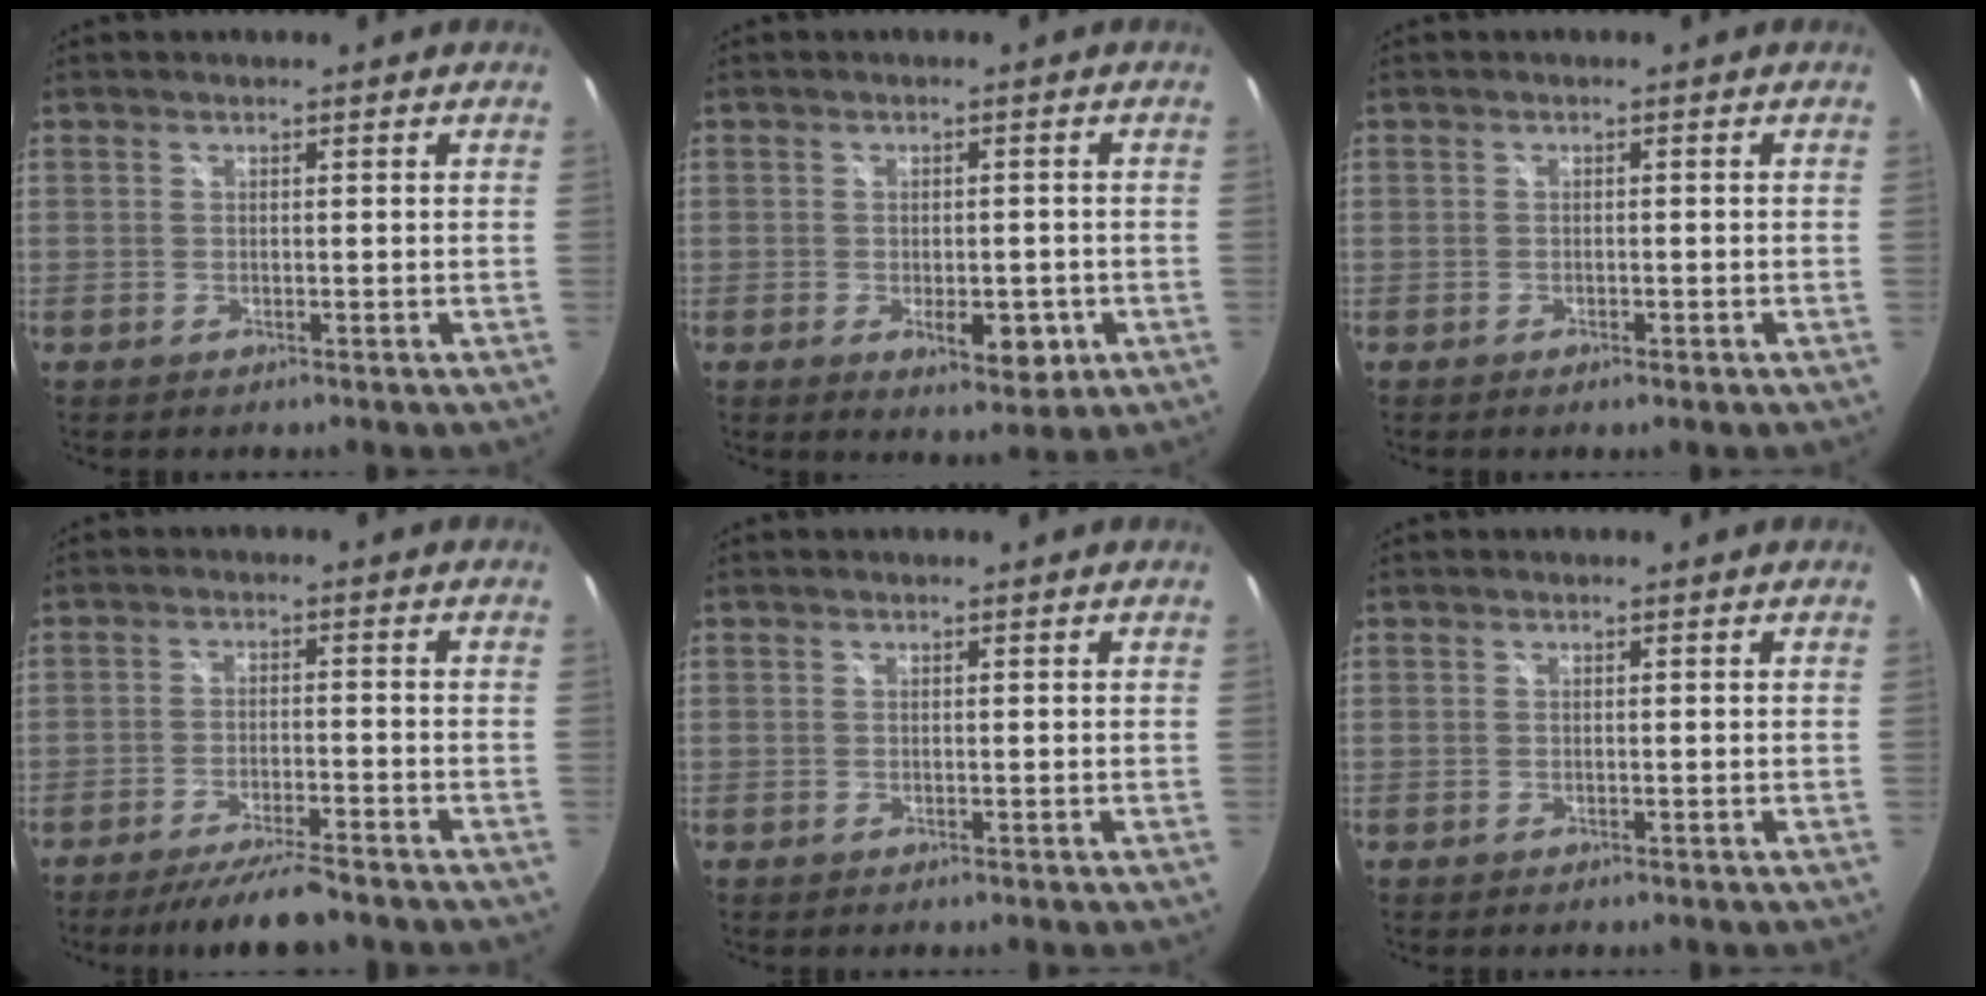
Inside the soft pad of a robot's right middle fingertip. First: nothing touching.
{"total": 6.0, "force": [-2.0, 3.2, 4.7], "torque": [-0.072, -0.009, -0.019]}
{"total": 1.2, "force": [-0.9, 0.5, 0.7], "torque": [-0.012, -0.003, -0.014]}
{"total": 9.2, "force": [-8.0, 1.0, 4.3], "torque": [-0.094, -0.010, -0.128]}
{"total": 0.0}
{"total": 0.0}